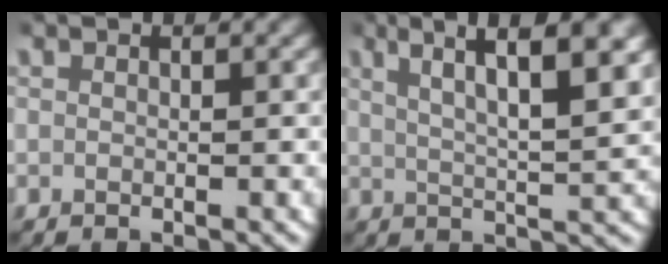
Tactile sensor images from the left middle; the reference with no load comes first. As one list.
[{"total": 7.3, "force": [4.2, 1.4, 5.9], "torque": [-0.083, 0.016, 0.061]}]